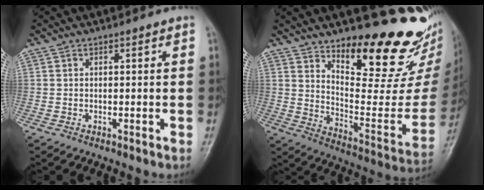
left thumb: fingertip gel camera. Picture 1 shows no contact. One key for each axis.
{"total": 23.0, "fx": 17.7, "fy": 7.8, "fz": 12.5, "tx": -0.129, "ty": -0.132, "tz": 0.257}